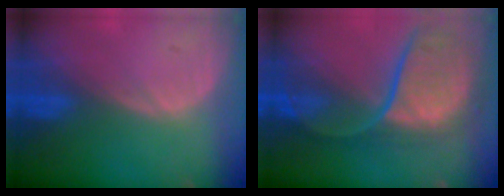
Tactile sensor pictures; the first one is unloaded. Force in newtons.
{"total": 11.9, "press": 9.8, "slide": 6.7}